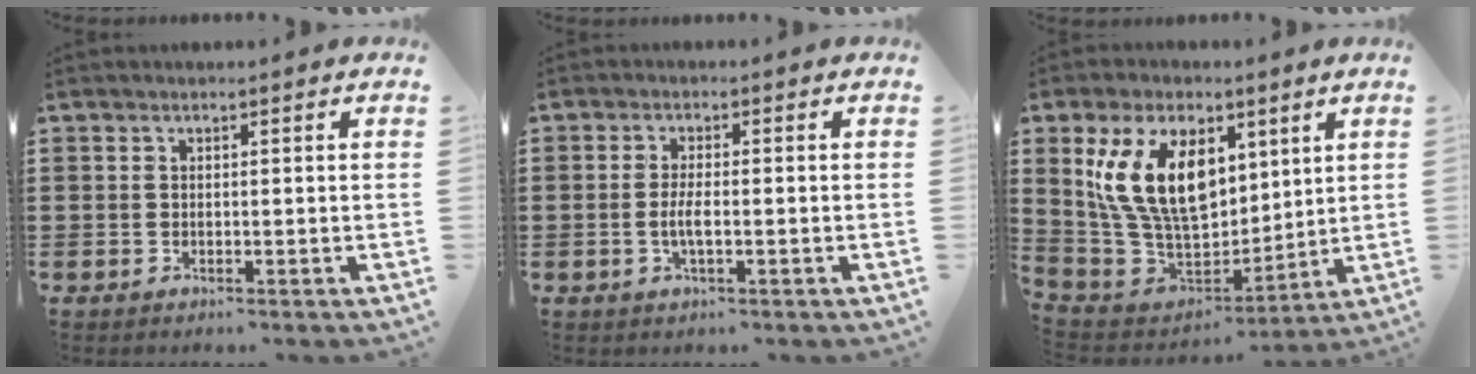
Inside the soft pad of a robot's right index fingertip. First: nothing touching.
{"total": 2.8, "force": [-0.7, 0.6, 2.7], "torque": [-0.062, -0.005, -0.017]}
{"total": 14.0, "force": [4.7, 8.4, 10.2], "torque": [-0.239, 0.015, 0.089]}